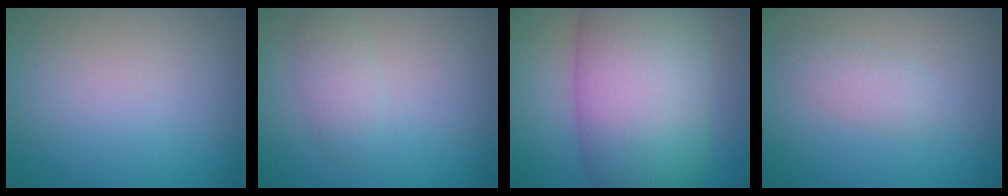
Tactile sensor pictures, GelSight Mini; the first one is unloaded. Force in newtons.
{"total": 1.8, "press": 1.8, "slide": 0.1}
{"total": 13.1, "press": 13.1, "slide": 0.2}
{"total": 2.0, "press": 2.0, "slide": 0.2}